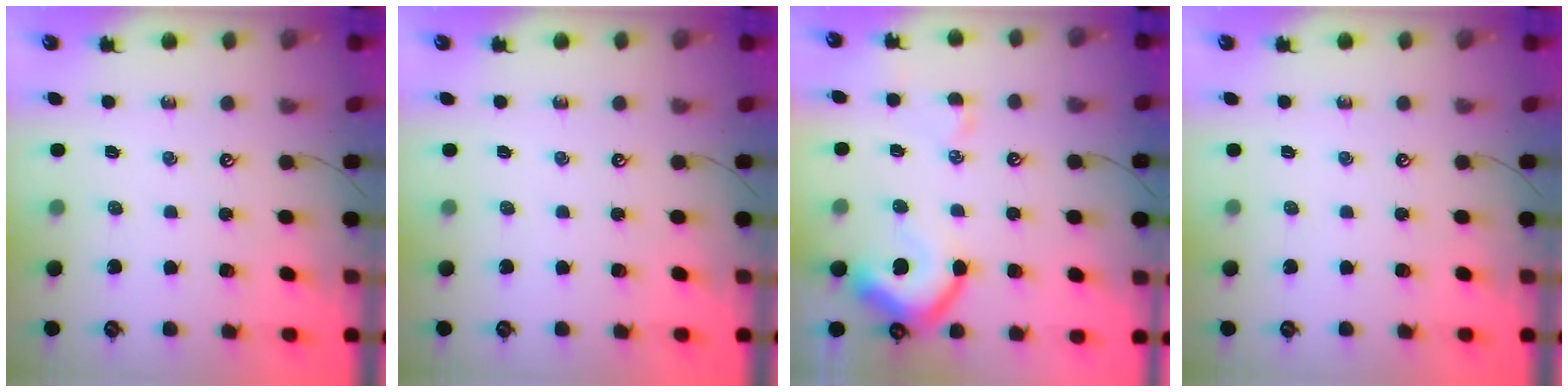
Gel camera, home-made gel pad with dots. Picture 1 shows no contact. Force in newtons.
{"total": 0.0}
{"total": 7.4, "press": 7.3, "slide": 1.2}
{"total": 0.0}